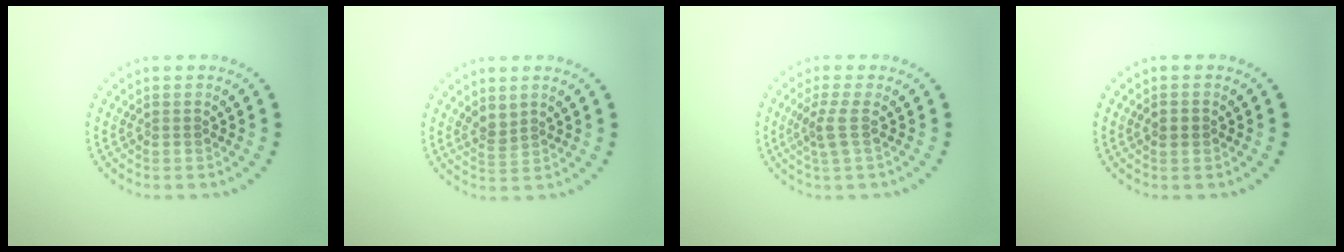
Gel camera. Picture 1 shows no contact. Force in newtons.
{"total": 1.7, "press": 1.3, "slide": 1.2}
{"total": 2.0, "press": 1.5, "slide": 1.4}
{"total": 1.2, "press": 1.2, "slide": 0.2}